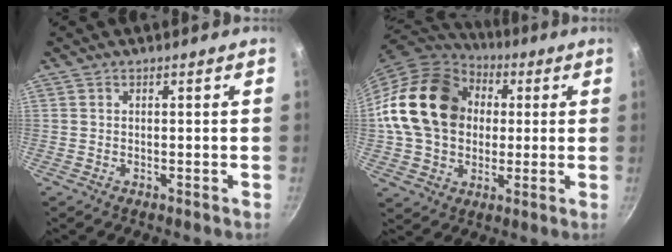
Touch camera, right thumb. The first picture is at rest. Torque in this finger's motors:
{"motor_torque": [2.09, 2.92, 1.62, -0.84, 0.73]}